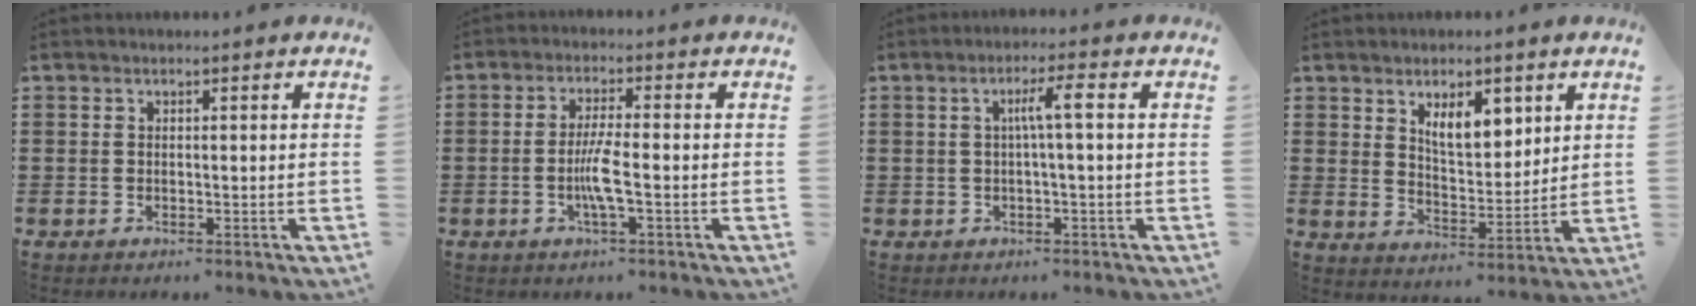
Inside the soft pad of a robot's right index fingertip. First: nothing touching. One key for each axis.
{"total": 4.8, "fx": -1.2, "fy": 0.3, "fz": 4.6, "tx": -0.104, "ty": -0.011, "tz": -0.031}
{"total": 4.0, "fx": 0.3, "fy": 0.0, "fz": 4.0, "tx": -0.074, "ty": 0.003, "tz": -0.001}
{"total": 7.1, "fx": 3.9, "fy": 3.3, "fz": 5.0, "tx": -0.086, "ty": -0.003, "tz": 0.065}